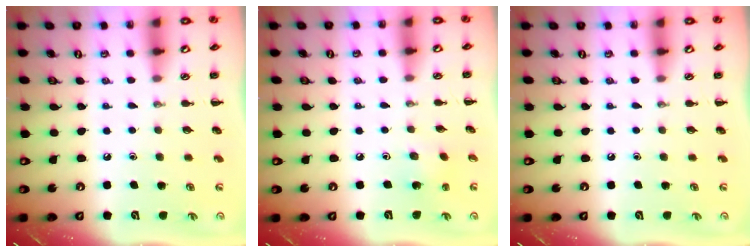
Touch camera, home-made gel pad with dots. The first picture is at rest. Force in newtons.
{"total": 1.8, "press": 1.6, "slide": 0.7}
{"total": 0.0}